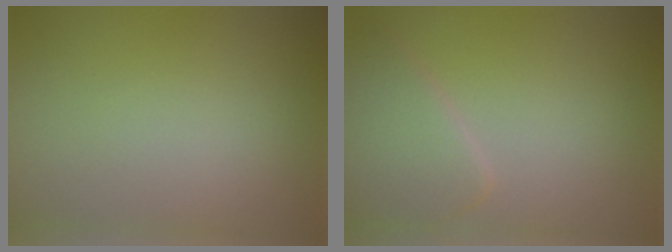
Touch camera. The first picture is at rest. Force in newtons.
{"total": 3.5, "press": 3.5, "slide": 0.1}